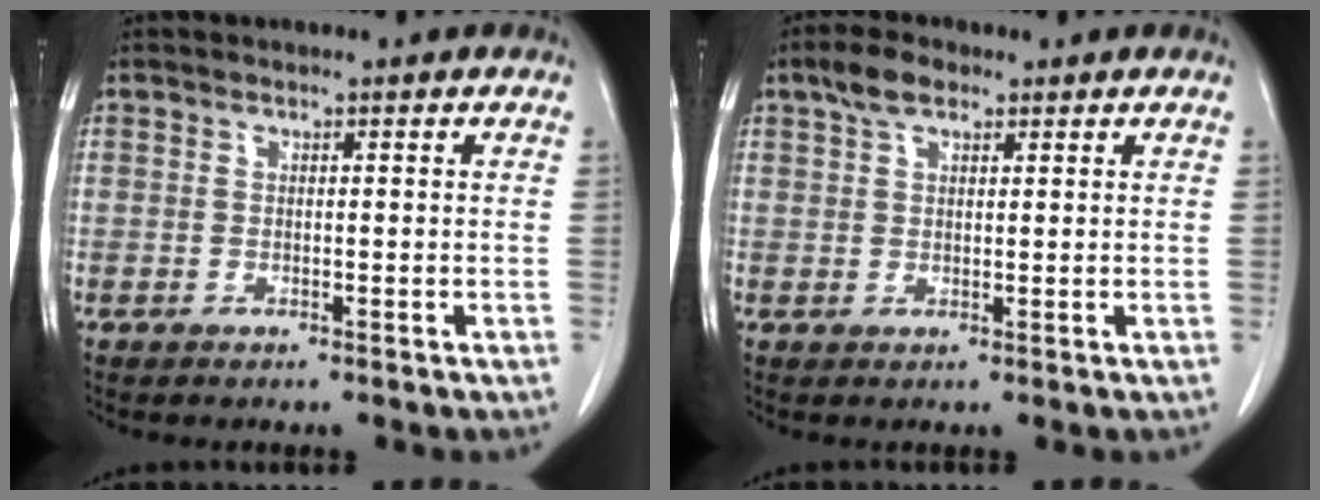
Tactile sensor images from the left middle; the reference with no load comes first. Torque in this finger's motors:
{"motor_torque": [0.66, -0.76, -0.01, 0.01]}